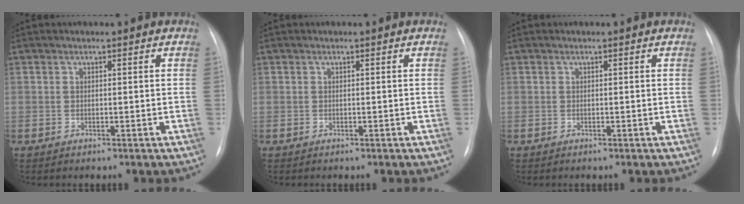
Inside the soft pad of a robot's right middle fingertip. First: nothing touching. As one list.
[{"total": 0.0}, {"total": 0.0}]